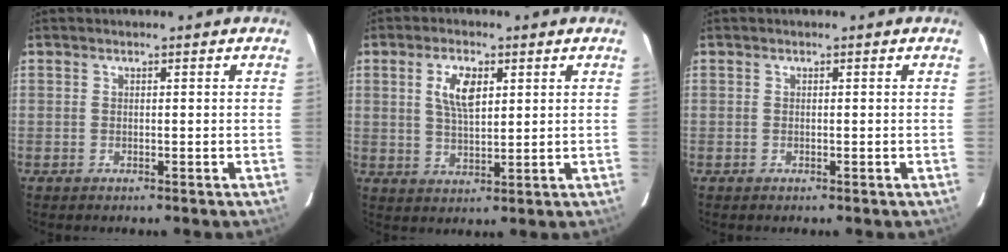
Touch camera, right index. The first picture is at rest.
{"total": 6.3, "force": [2.2, 2.9, 5.2], "torque": [-0.096, 0.006, 0.044]}
{"total": 0.0}